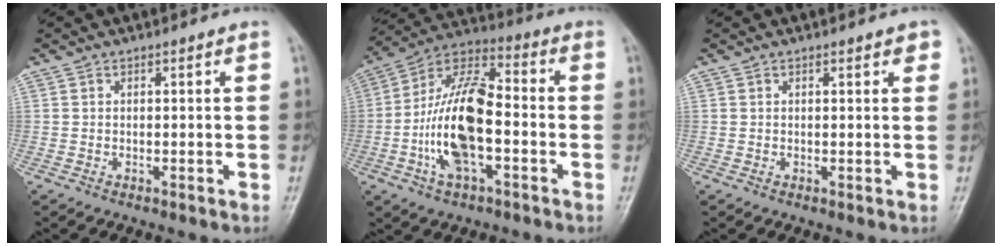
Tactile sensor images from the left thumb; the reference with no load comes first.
{"total": 16.7, "force": [-3.4, 7.7, 14.5], "torque": [-0.274, 0.035, -0.069]}
{"total": 1.9, "force": [1.1, 0.9, 1.2], "torque": [-0.006, -0.003, 0.012]}